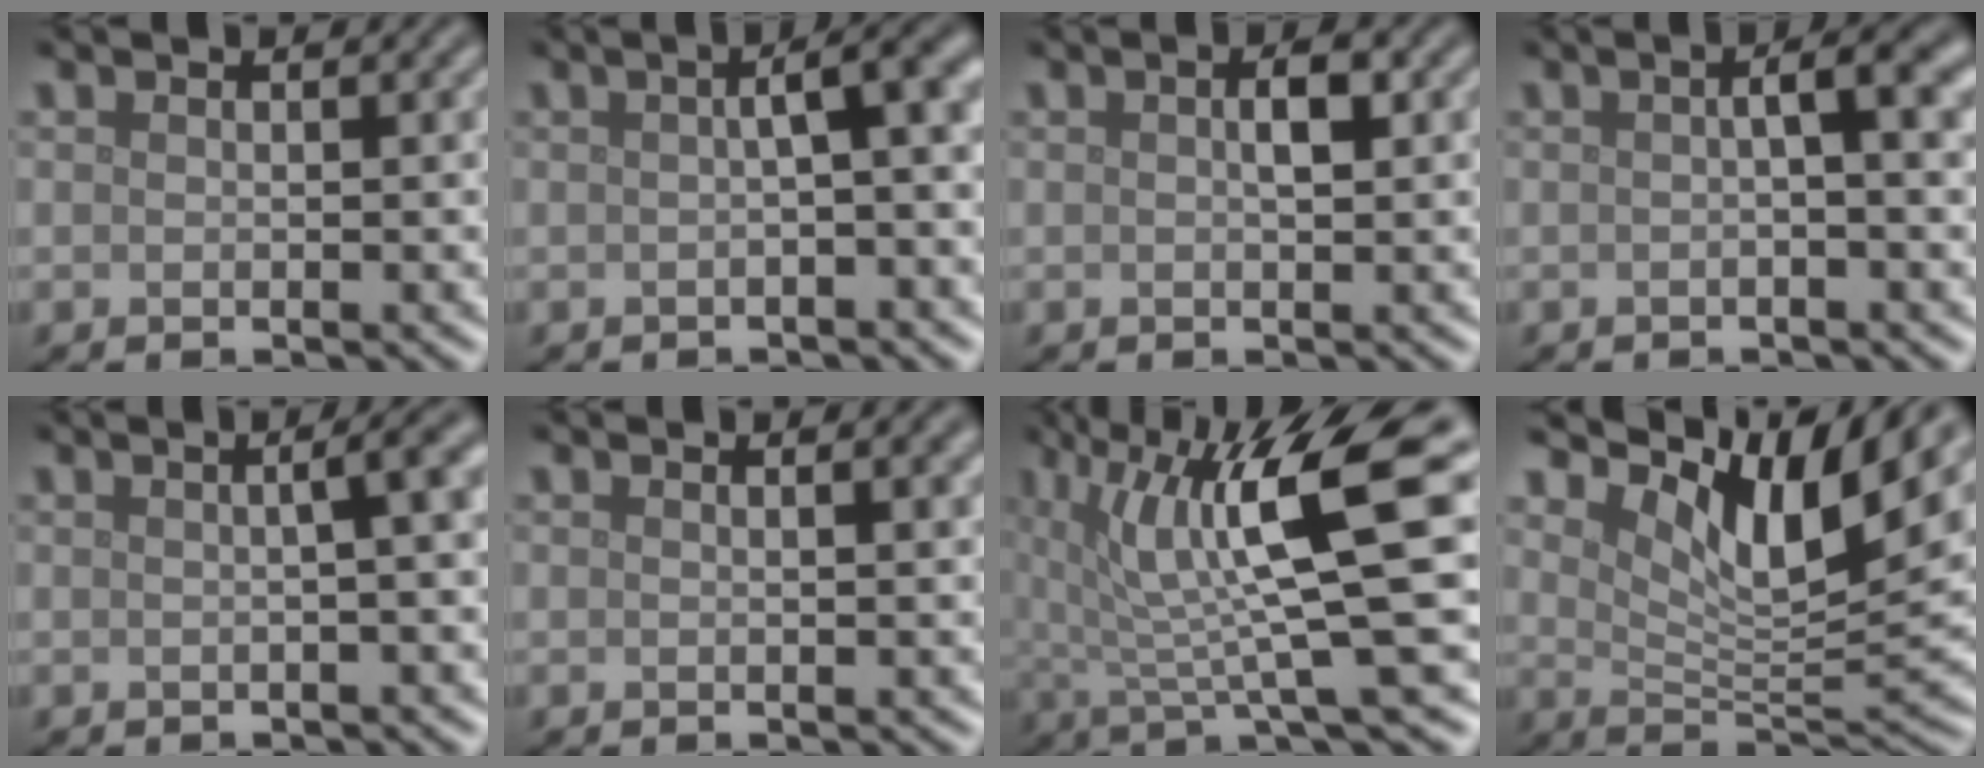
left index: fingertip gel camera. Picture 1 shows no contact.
{"total": 4.4, "force": [0.4, 1.0, 4.2], "torque": [-0.049, 0.022, 0.002]}
{"total": 1.8, "force": [0.3, 0.6, 1.7], "torque": [-0.027, 0.004, 0.004]}
{"total": 4.3, "force": [0.5, 1.1, 4.1], "torque": [-0.054, 0.019, 0.001]}
{"total": 4.6, "force": [0.7, 1.7, 4.2], "torque": [-0.031, 0.024, -0.004]}
{"total": 2.1, "force": [0.8, 0.8, 1.8], "torque": [-0.013, 0.004, 0.003]}
{"total": 11.1, "force": [3.4, 2.2, 10.4], "torque": [-0.164, 0.006, 0.061]}
{"total": 9.2, "force": [5.6, 2.6, 6.8], "torque": [-0.112, -0.003, 0.100]}